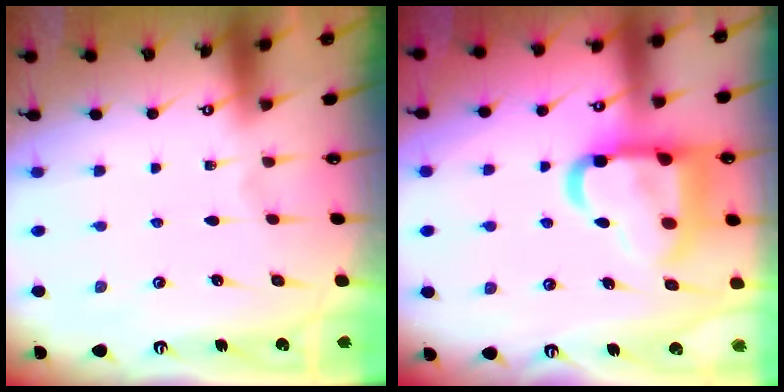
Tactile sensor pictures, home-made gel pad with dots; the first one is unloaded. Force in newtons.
{"total": 18.6, "press": 18.4, "slide": 2.1}